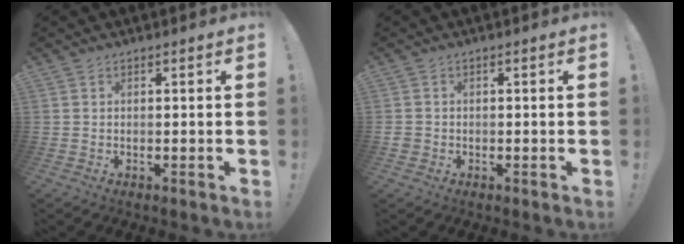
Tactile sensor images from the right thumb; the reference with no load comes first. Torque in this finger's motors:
{"motor_torque": [-0.11, 0.06, 0.08, -0.05, 0.01]}